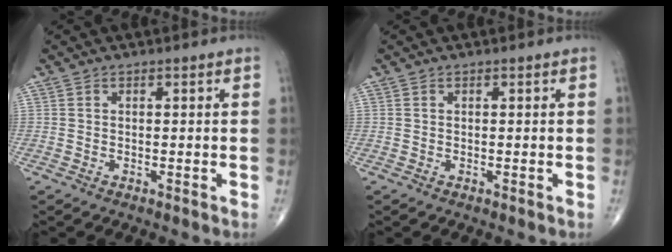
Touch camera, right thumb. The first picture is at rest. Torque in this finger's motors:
{"motor_torque": [0.00, 0.00, 0.13, 0.13, 0.00]}